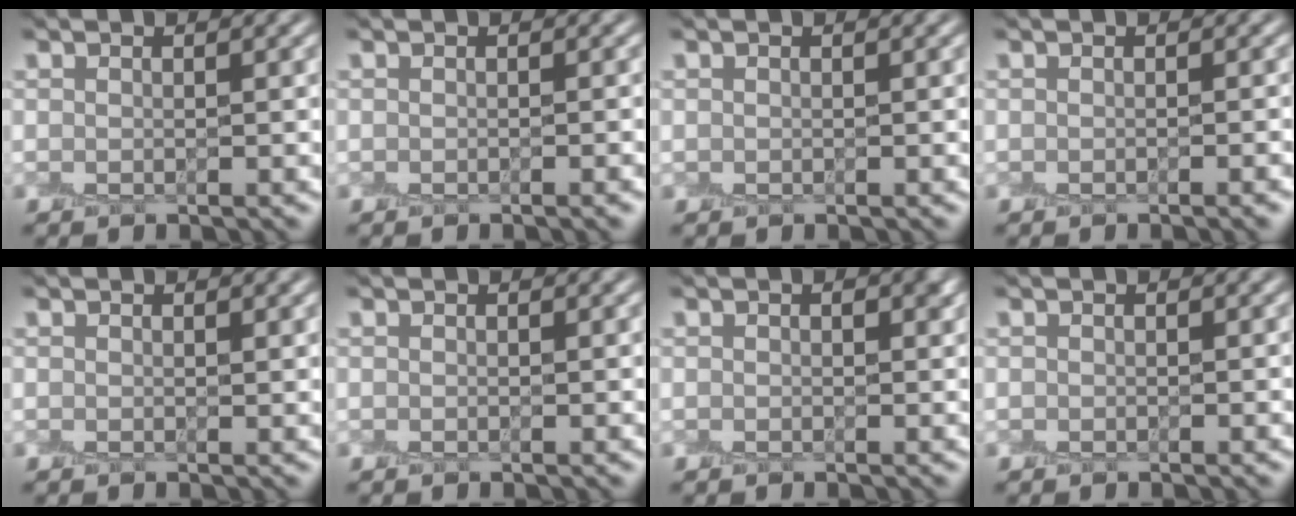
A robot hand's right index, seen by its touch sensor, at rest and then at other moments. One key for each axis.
{"total": 1.0, "fx": -0.6, "fy": 0.1, "fz": 0.7, "tx": -0.009, "ty": -0.003, "tz": -0.007}
{"total": 0.0}
{"total": 1.3, "fx": -0.8, "fy": 0.2, "fz": 1.0, "tx": -0.009, "ty": -0.002, "tz": -0.009}
{"total": 0.5, "fx": 0.2, "fy": 0.3, "fz": 0.3, "tx": -0.003, "ty": -0.002, "tz": 0.002}
{"total": 0.0}
{"total": 1.2, "fx": 0.2, "fy": 0.8, "fz": 0.9, "tx": -0.009, "ty": -0.001, "tz": 0.001}
{"total": 0.0}